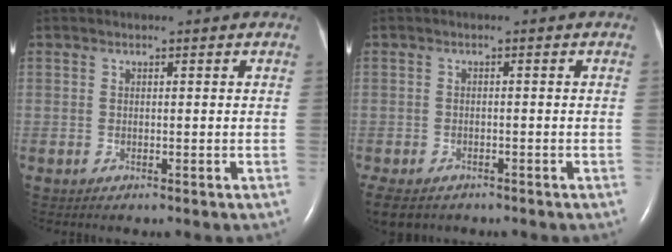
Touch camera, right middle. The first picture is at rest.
{"total": 7.9, "force": [-5.5, 4.7, 3.4], "torque": [-0.076, -0.011, -0.077]}